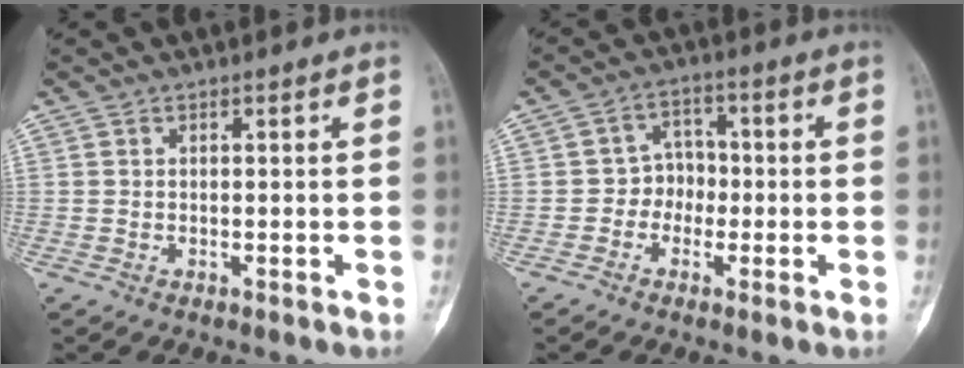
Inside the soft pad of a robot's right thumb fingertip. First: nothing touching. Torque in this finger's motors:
{"motor_torque": [-0.23, 0.31, 0.08, -0.01, -0.08]}